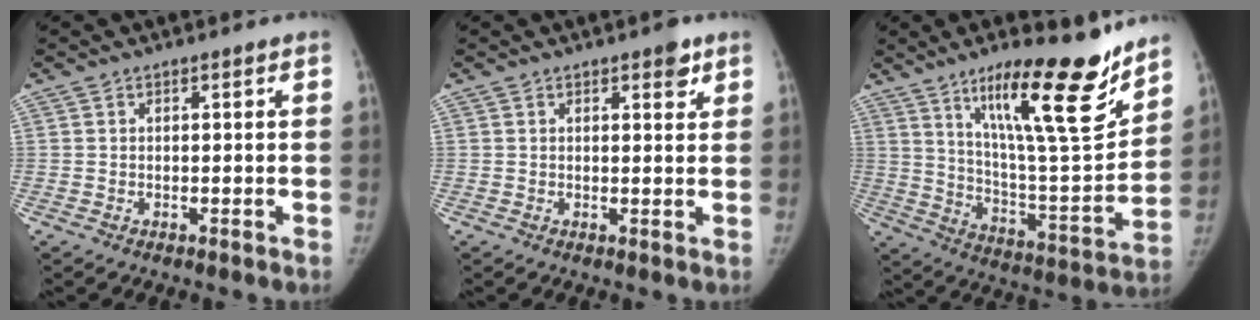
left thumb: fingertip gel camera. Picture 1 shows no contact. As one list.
[{"total": 3.0, "force": [1.8, 1.2, 2.0], "torque": [-0.014, -0.008, 0.021]}, {"total": 23.1, "force": [15.3, 4.7, 16.7], "torque": [-0.230, -0.086, 0.253]}]